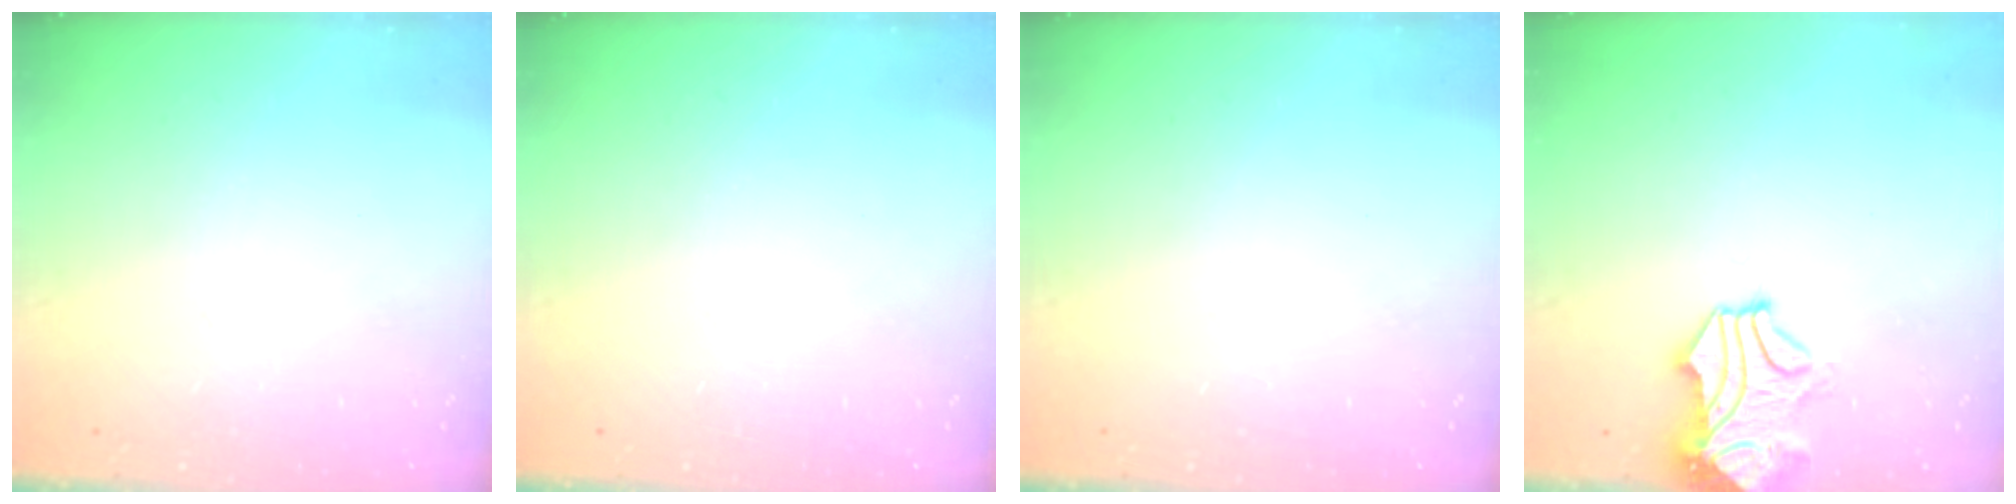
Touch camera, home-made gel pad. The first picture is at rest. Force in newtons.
{"total": 0.0}
{"total": 0.0}
{"total": 1.6, "press": 1.1, "slide": 1.2}